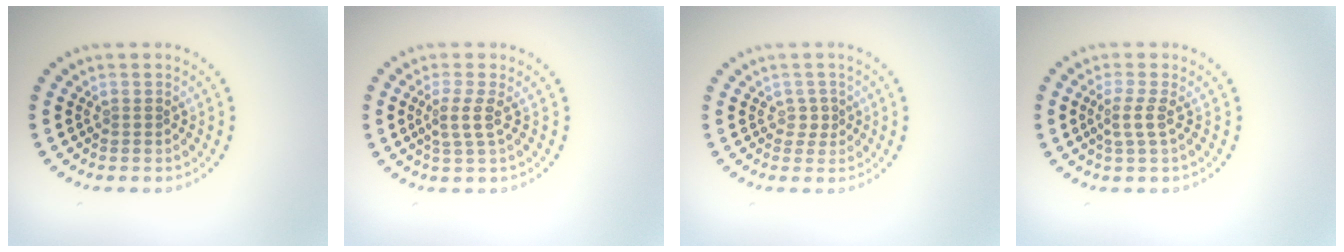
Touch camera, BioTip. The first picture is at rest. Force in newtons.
{"total": 2.1, "press": 1.6, "slide": 1.4}
{"total": 0.9, "press": 0.8, "slide": 0.6}
{"total": 1.9, "press": 1.4, "slide": 1.2}